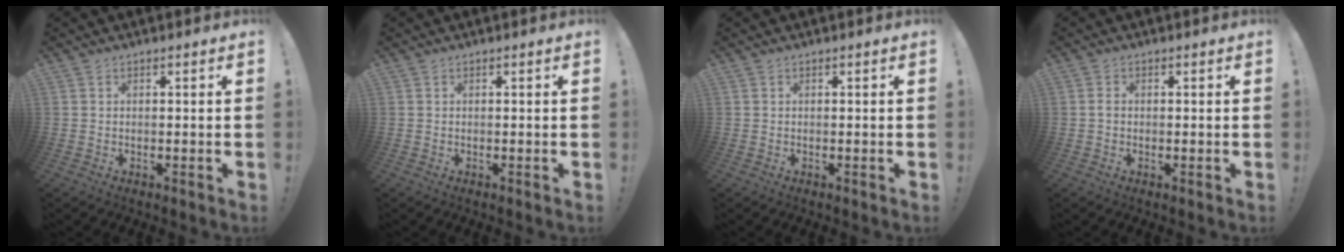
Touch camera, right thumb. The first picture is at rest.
{"total": 0.0}
{"total": 0.0}
{"total": 0.8, "force": [-0.1, 0.6, 0.6], "torque": [-0.020, 0.006, 0.000]}